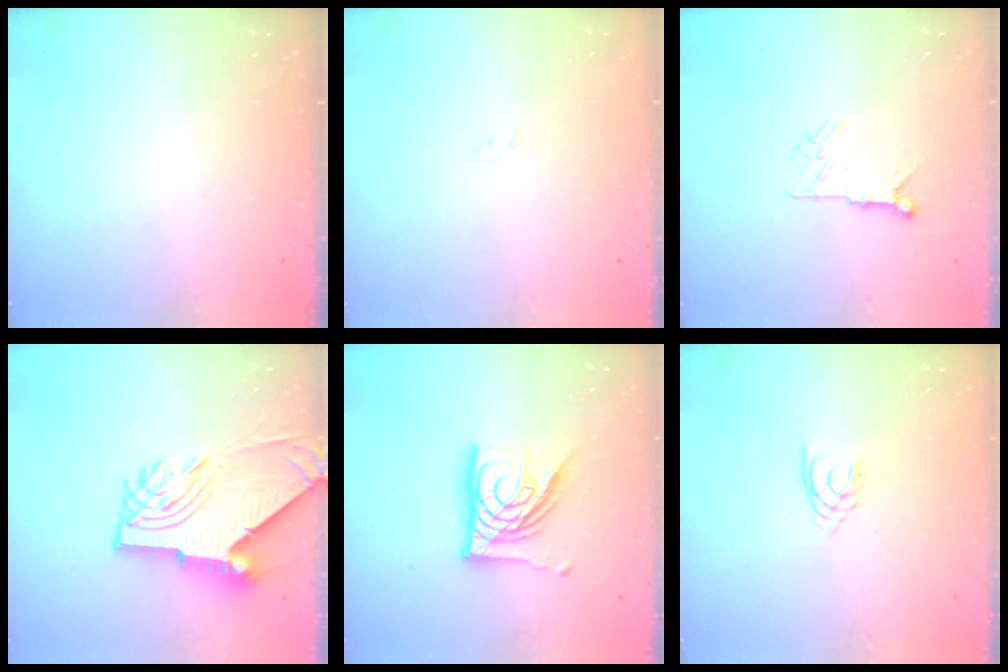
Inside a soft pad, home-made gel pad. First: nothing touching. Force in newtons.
{"total": 1.5, "press": 1.5, "slide": 0.2}
{"total": 8.2, "press": 8.1, "slide": 0.5}
{"total": 10.8, "press": 10.7, "slide": 1.2}
{"total": 16.2, "press": 16.2, "slide": 1.3}
{"total": 2.7, "press": 2.6, "slide": 0.4}